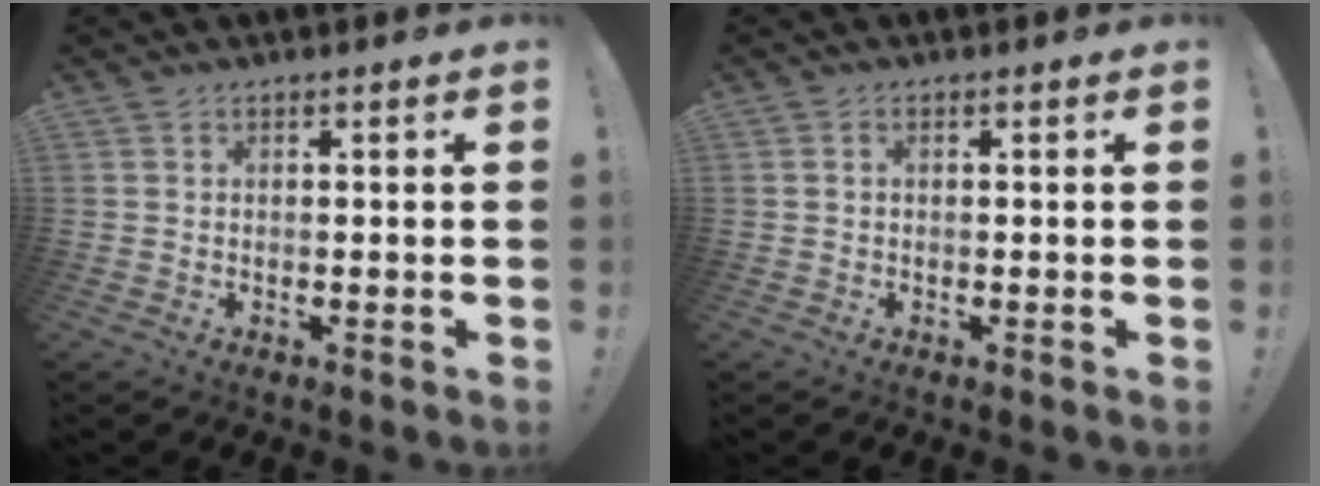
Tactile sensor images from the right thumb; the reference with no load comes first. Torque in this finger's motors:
{"motor_torque": [-0.02, -0.19, -0.17, 0.11, 0.04]}